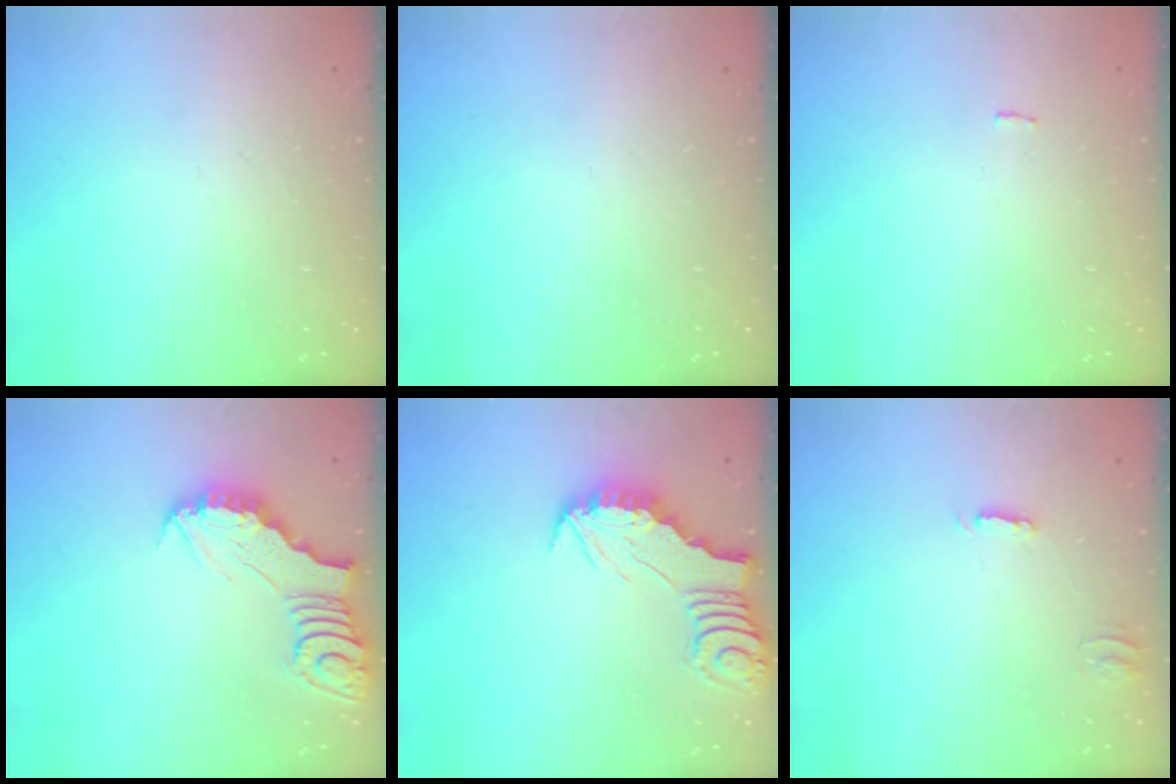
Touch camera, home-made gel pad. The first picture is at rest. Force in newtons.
{"total": 0.0}
{"total": 2.3, "press": 2.3, "slide": 0.1}
{"total": 3.4, "press": 3.3, "slide": 0.4}
{"total": 2.5, "press": 2.5, "slide": 0.2}
{"total": 2.5, "press": 2.5, "slide": 0.2}